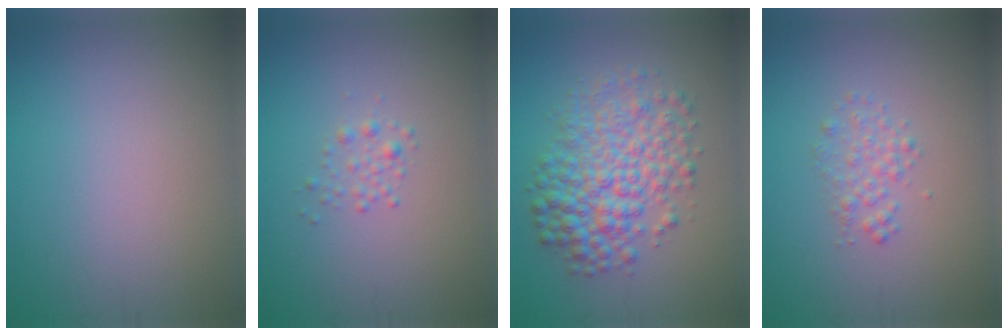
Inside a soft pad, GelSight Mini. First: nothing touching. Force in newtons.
{"total": 1.1, "press": 1.1, "slide": 0.0}
{"total": 6.5, "press": 6.5, "slide": 0.0}
{"total": 1.5, "press": 1.5, "slide": 0.0}